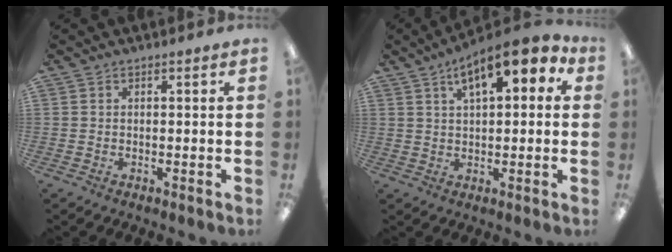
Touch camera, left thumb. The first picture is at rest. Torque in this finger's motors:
{"motor_torque": [0.19, 0.58, 0.13, -0.09, 0.12]}